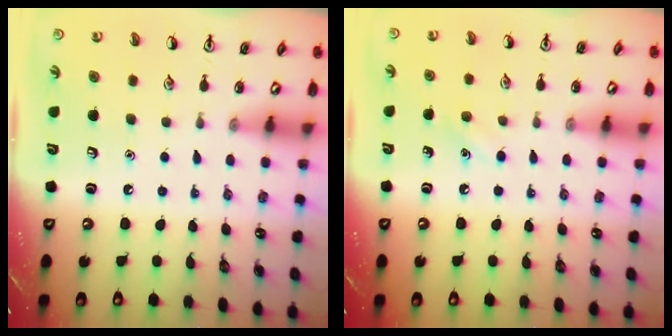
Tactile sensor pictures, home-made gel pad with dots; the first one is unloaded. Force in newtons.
{"total": 6.1, "press": 5.7, "slide": 2.2}